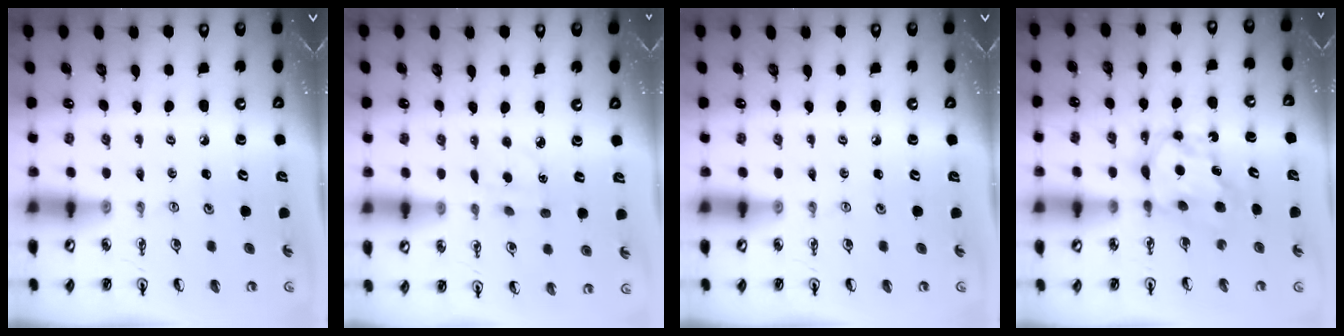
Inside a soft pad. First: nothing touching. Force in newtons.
{"total": 2.7, "press": 2.7, "slide": 0.4}
{"total": 0.0}
{"total": 7.1, "press": 7.0, "slide": 0.7}